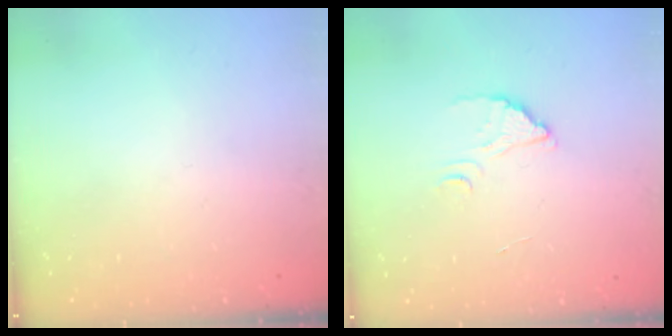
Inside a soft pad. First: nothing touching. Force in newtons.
{"total": 2.2, "press": 2.2, "slide": 0.1}